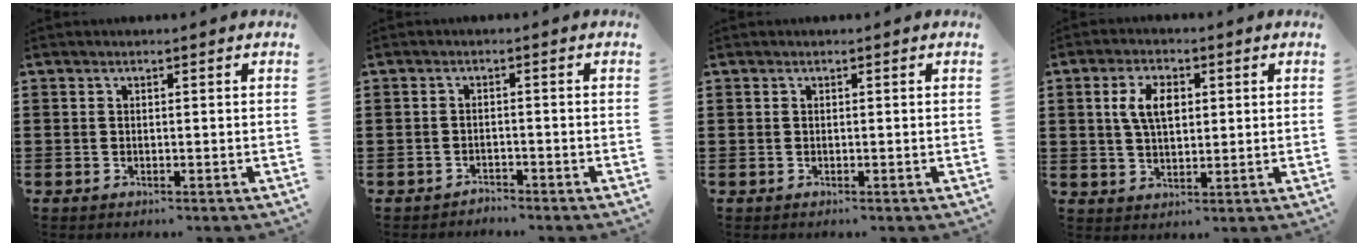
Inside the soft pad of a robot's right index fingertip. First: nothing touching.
{"total": 1.6, "force": [-1.6, 0.1, -0.2], "torque": [-0.001, 0.004, -0.036]}
{"total": 0.0}
{"total": 5.7, "force": [1.4, 3.2, 4.5], "torque": [-0.099, 0.015, 0.022]}